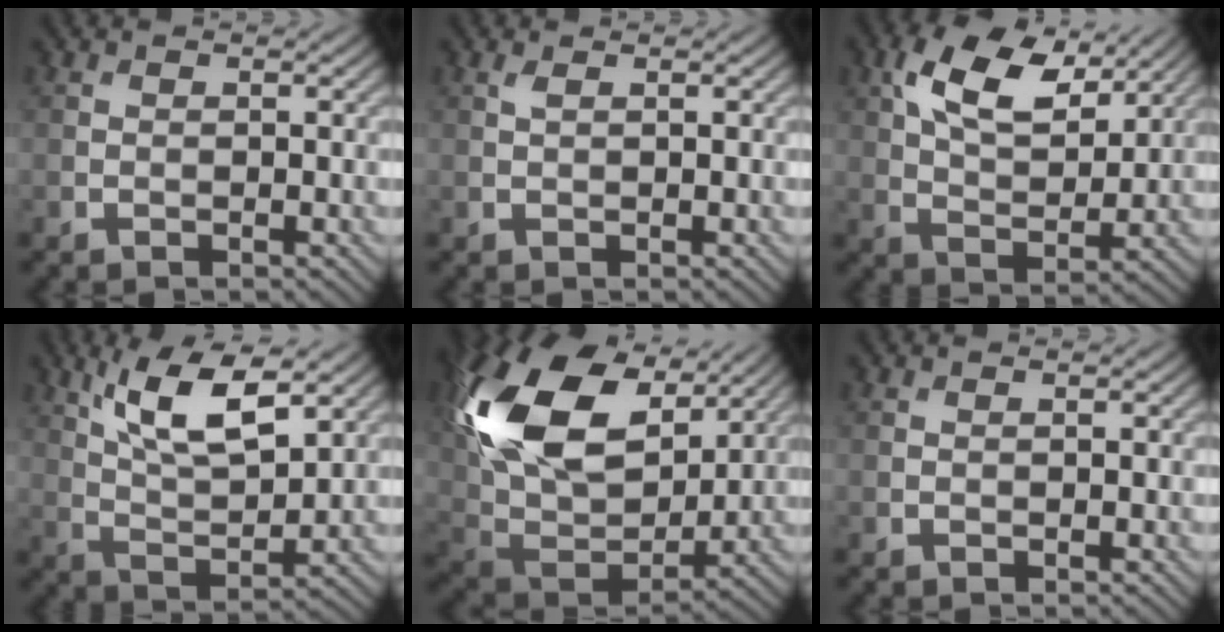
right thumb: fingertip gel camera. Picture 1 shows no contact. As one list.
[{"total": 0.6, "force": [0.3, 0.2, 0.5], "torque": [-0.013, 0.004, 0.008]}, {"total": 10.7, "force": [5.3, 5.3, 7.6], "torque": [-0.158, 0.008, 0.102]}, {"total": 9.9, "force": [5.1, 3.4, 7.8], "torque": [-0.161, 0.003, 0.100]}, {"total": 18.5, "force": [7.5, 11.5, 12.5], "torque": [-0.289, 0.022, 0.141]}, {"total": 0.0}]